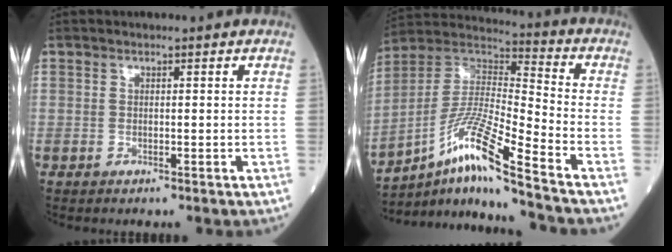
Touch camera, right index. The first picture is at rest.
{"total": 15.1, "force": [-9.6, -0.6, 11.6], "torque": [-0.231, 0.004, -0.173]}